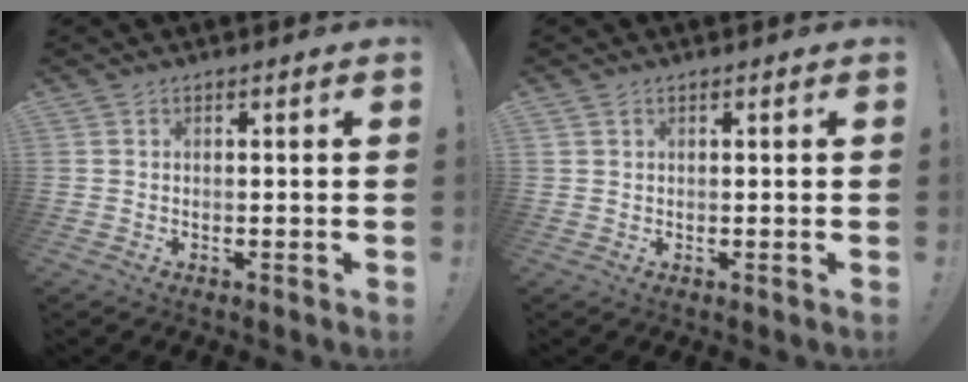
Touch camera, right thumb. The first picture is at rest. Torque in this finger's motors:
{"motor_torque": [-0.07, -0.06, 0.17, -0.04, -0.02]}